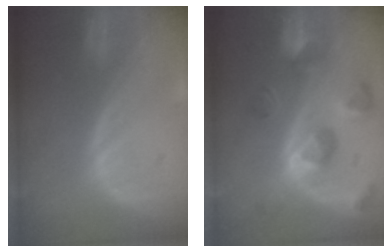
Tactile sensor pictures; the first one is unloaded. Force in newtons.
{"total": 9.5, "press": 8.6, "slide": 4.1}